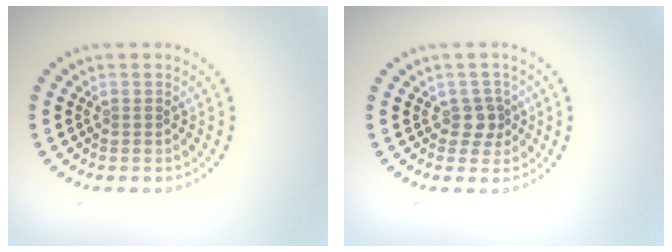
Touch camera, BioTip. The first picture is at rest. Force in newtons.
{"total": 1.8, "press": 1.4, "slide": 1.1}